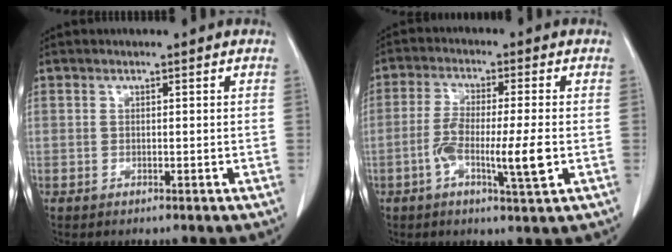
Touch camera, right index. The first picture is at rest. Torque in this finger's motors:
{"motor_torque": [0.55, -0.25, 0.24, 0.09]}